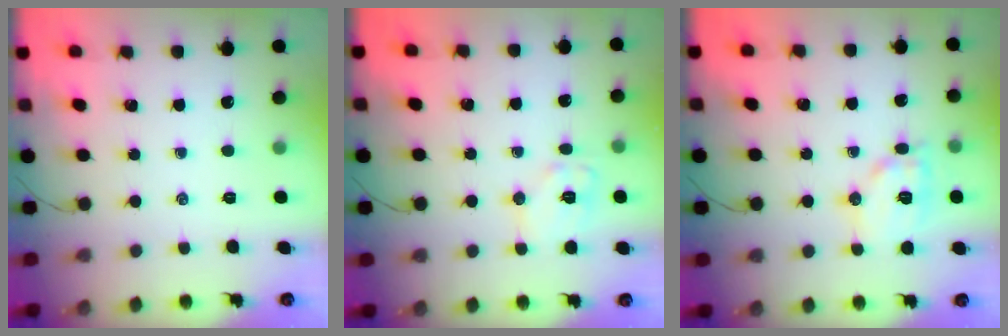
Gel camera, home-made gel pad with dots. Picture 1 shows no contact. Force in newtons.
{"total": 8.7, "press": 8.6, "slide": 0.5}
{"total": 11.4, "press": 11.4, "slide": 0.5}